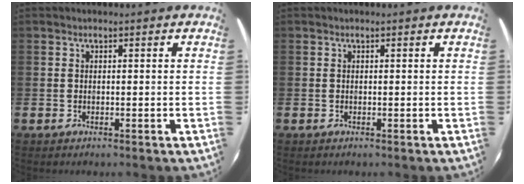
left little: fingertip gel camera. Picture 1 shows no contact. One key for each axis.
{"total": 0.0}